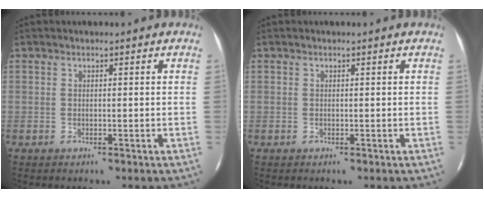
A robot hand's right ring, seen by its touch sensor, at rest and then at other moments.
{"total": 0.0}